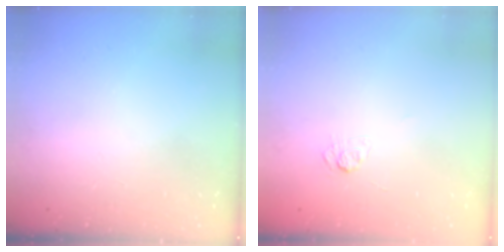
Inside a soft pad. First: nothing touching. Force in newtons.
{"total": 4.0, "press": 3.7, "slide": 1.5}